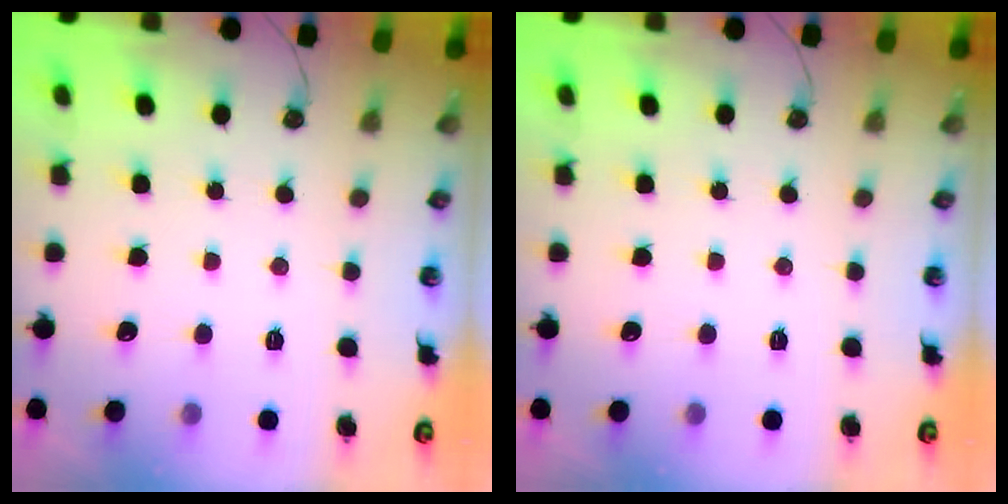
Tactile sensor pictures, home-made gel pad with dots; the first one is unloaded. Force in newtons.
{"total": 0.0}